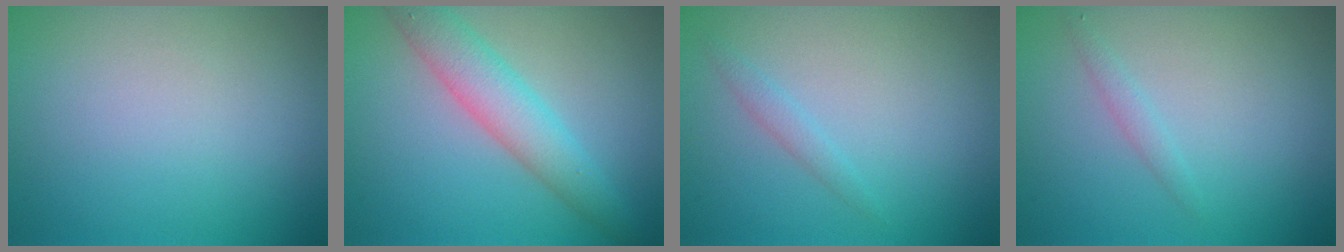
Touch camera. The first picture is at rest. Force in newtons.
{"total": 4.4, "press": 4.4, "slide": 0.1}
{"total": 1.0, "press": 1.0, "slide": 0.1}
{"total": 0.9, "press": 0.9, "slide": 0.1}